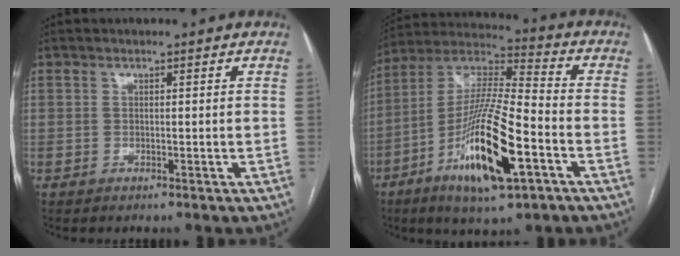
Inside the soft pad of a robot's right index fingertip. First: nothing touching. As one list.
[{"total": 18.4, "force": [-7.2, 2.9, 16.7], "torque": [-0.333, -0.015, -0.128]}]